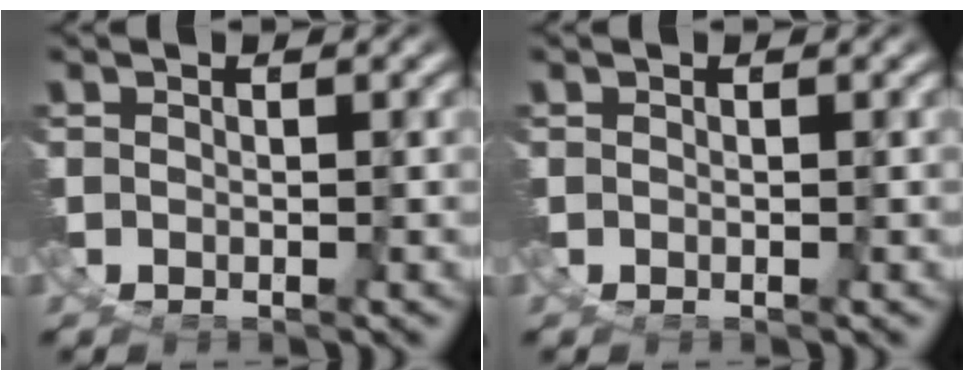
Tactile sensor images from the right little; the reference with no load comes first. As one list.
[{"total": 0.0}]